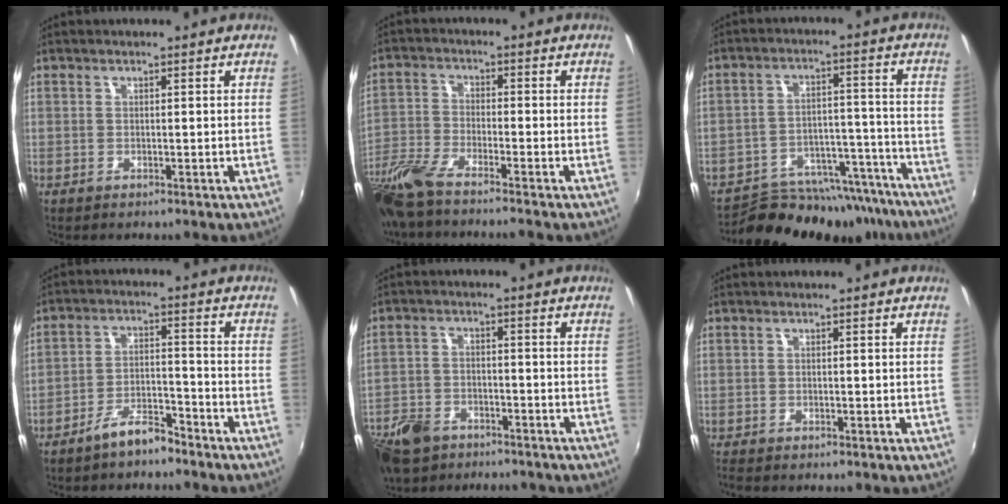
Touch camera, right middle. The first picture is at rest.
{"total": 10.6, "force": [-8.8, 1.1, 5.9], "torque": [-0.142, -0.028, -0.176]}
{"total": 19.0, "force": [-16.5, 7.3, 6.0], "torque": [-0.108, 0.026, -0.216]}
{"total": 6.0, "force": [-5.2, 1.5, 2.7], "torque": [-0.059, 0.012, -0.085]}
{"total": 13.1, "force": [-9.0, 7.7, 5.6], "torque": [-0.159, -0.007, -0.160]}
{"total": 1.9, "force": [-1.7, 0.4, 0.7], "torque": [-0.018, -0.012, -0.029]}